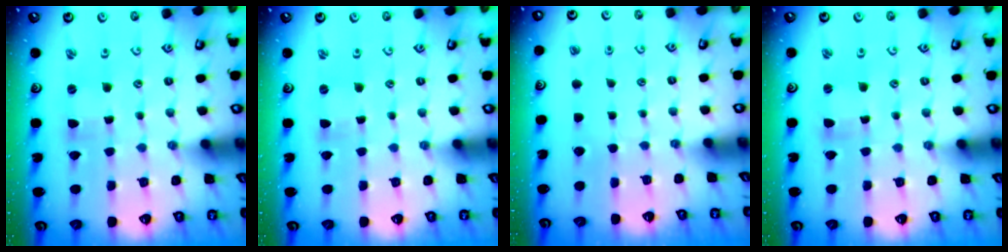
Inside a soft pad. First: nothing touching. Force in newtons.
{"total": 0.0}
{"total": 0.0}
{"total": 1.2, "press": 1.1, "slide": 0.3}